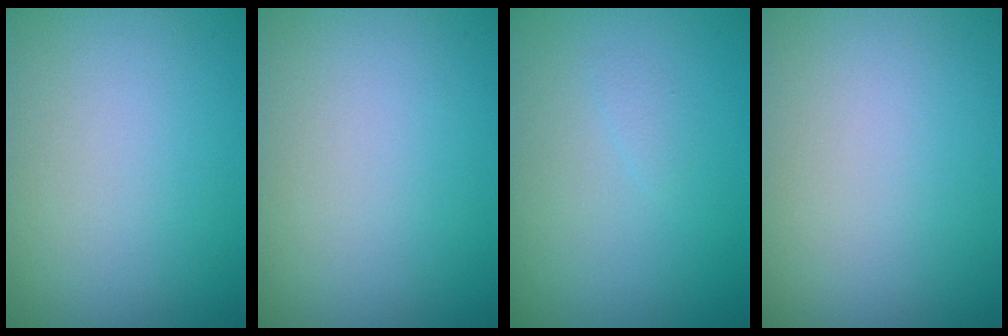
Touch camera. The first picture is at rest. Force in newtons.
{"total": 0.0}
{"total": 0.5, "press": 0.5, "slide": 0.0}
{"total": 0.0}